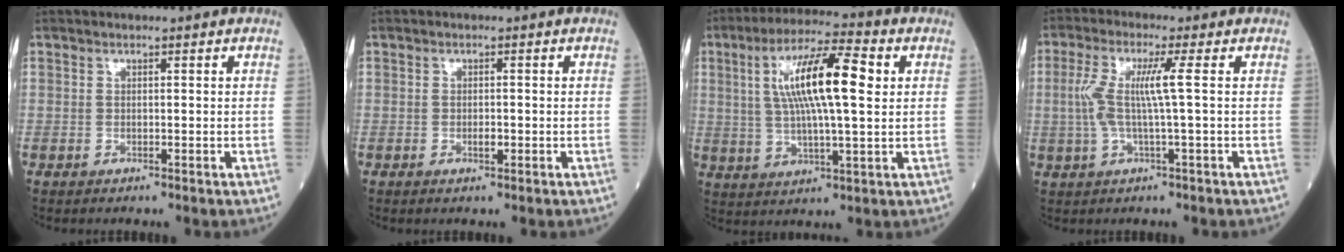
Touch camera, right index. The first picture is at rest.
{"total": 1.1, "force": [-0.3, 0.5, 0.9], "torque": [-0.017, 0.000, -0.005]}
{"total": 13.6, "force": [3.1, 2.0, 13.1], "torque": [-0.242, 0.021, 0.053]}
{"total": 6.3, "force": [0.5, -0.3, 6.3], "torque": [-0.144, 0.009, 0.009]}